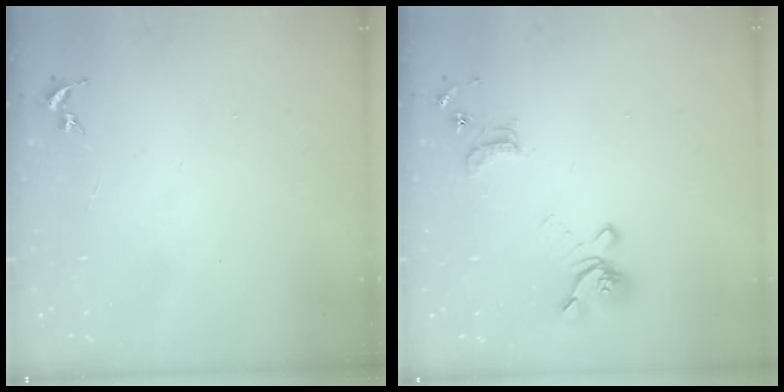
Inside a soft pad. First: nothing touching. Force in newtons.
{"total": 14.2, "press": 14.1, "slide": 1.6}